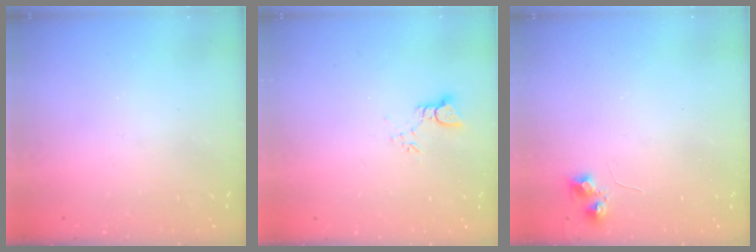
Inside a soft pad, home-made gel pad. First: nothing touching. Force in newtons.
{"total": 2.3, "press": 2.3, "slide": 0.2}
{"total": 5.9, "press": 5.9, "slide": 0.7}